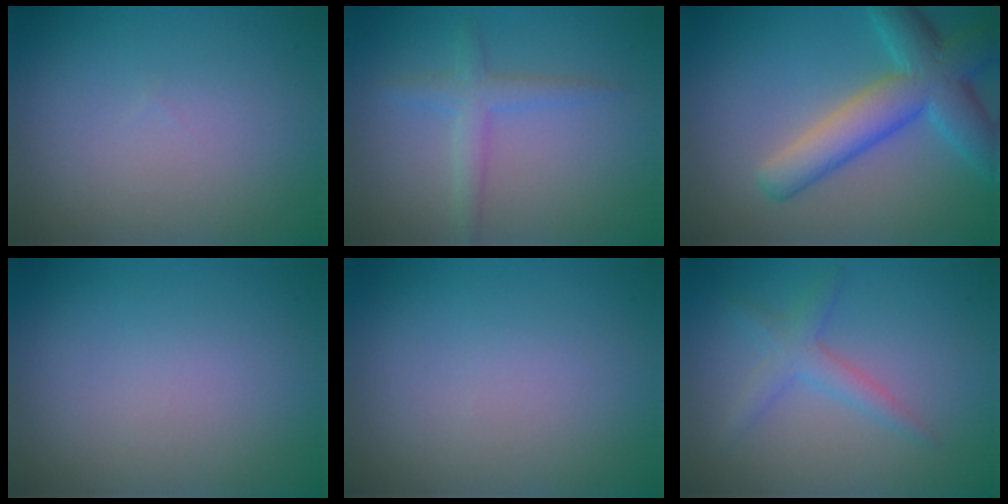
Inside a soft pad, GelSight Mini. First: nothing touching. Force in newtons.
{"total": 2.2, "press": 2.2, "slide": 0.0}
{"total": 7.3, "press": 7.3, "slide": 0.3}
{"total": 0.0}
{"total": 0.0}
{"total": 2.3, "press": 2.3, "slide": 0.1}